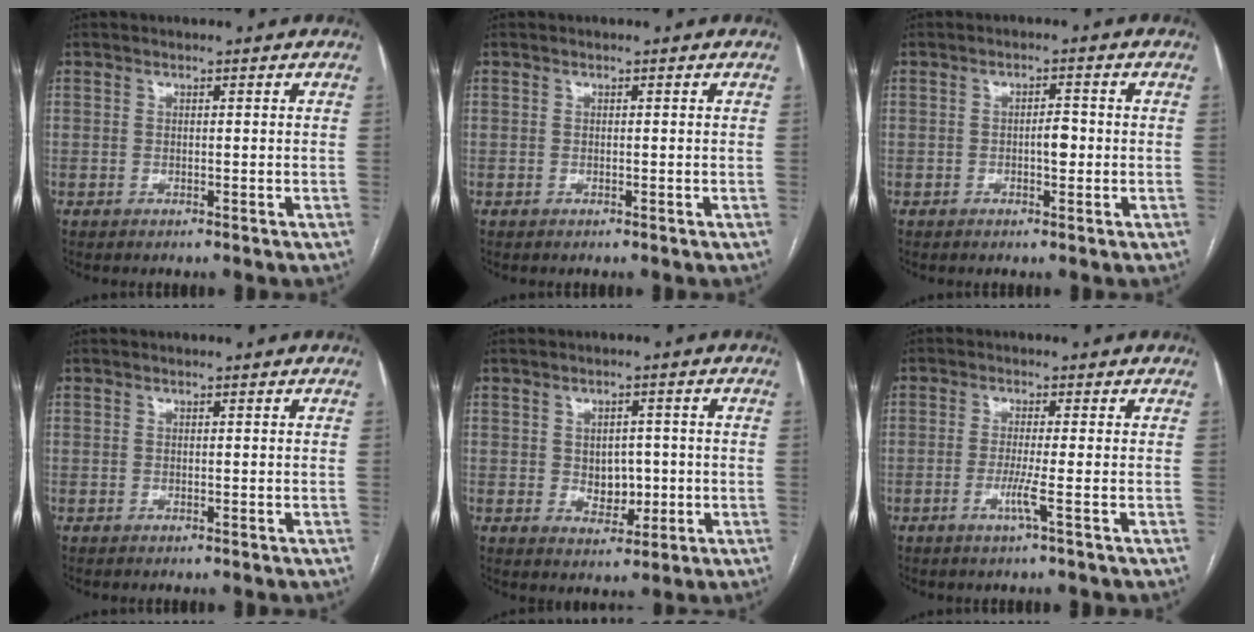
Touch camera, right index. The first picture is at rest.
{"total": 0.0}
{"total": 2.6, "force": [-0.4, 1.0, 2.4], "torque": [-0.036, 0.004, -0.006]}
{"total": 0.0}
{"total": 4.9, "force": [-0.3, 3.5, 3.5], "torque": [-0.041, 0.004, 0.007]}
{"total": 1.4, "force": [-0.6, -0.3, 1.3], "torque": [-0.025, -0.001, -0.013]}